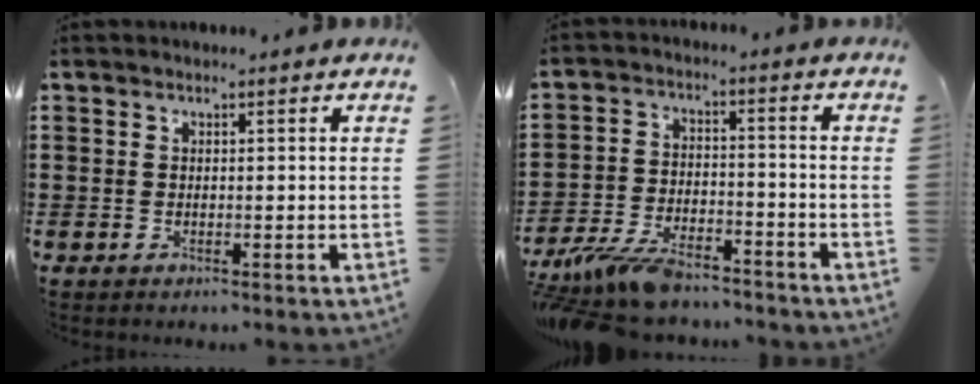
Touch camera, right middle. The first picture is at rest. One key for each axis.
{"total": 8.1, "fx": -7.1, "fy": 2.1, "fz": 3.4, "tx": -0.077, "ty": 0.008, "tz": -0.139}